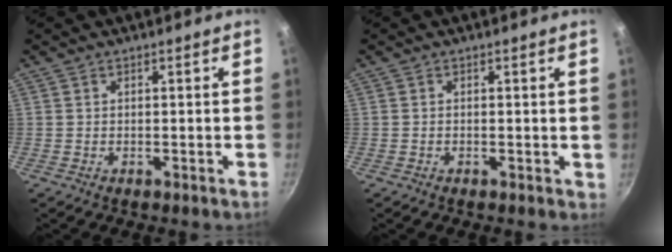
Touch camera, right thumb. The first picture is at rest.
{"total": 0.7, "force": [0.0, 0.5, 0.4], "torque": [-0.002, 0.001, -0.002]}